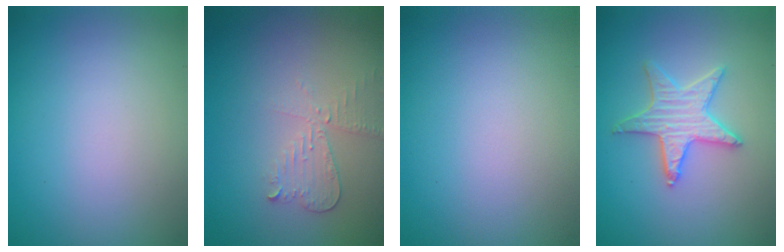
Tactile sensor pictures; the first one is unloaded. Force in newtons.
{"total": 2.4, "press": 2.3, "slide": 0.5}
{"total": 0.0}
{"total": 3.5, "press": 3.4, "slide": 0.7}